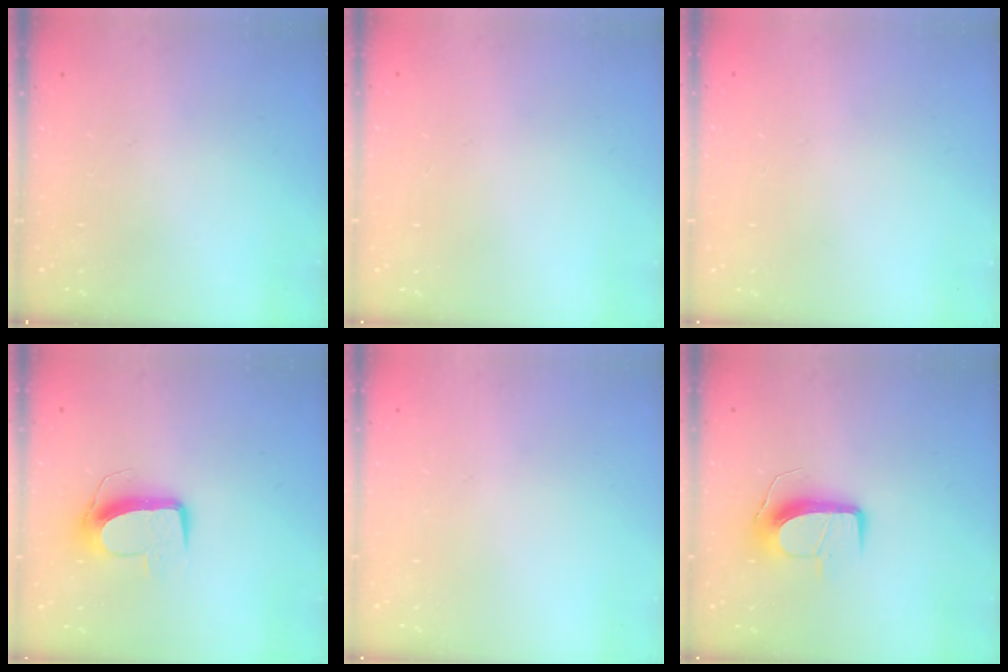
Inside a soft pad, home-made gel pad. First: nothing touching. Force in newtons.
{"total": 0.0}
{"total": 0.0}
{"total": 10.2, "press": 10.1, "slide": 0.5}
{"total": 0.0}
{"total": 10.6, "press": 10.6, "slide": 0.1}